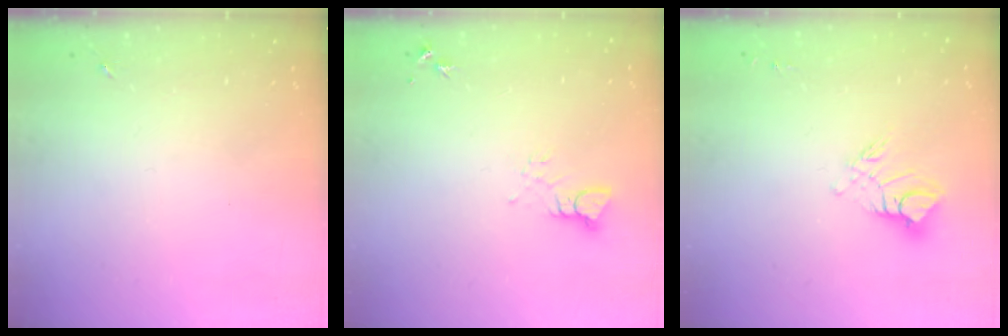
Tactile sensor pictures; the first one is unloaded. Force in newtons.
{"total": 3.1, "press": 3.1, "slide": 0.4}
{"total": 10.0, "press": 9.9, "slide": 1.0}